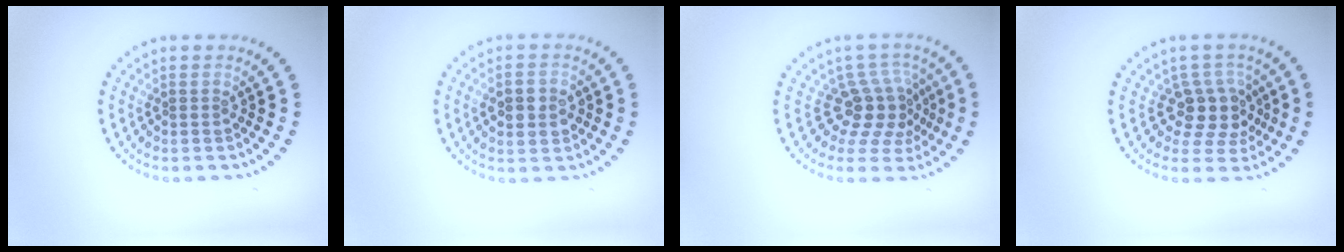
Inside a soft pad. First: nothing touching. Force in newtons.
{"total": 3.5, "press": 3.5, "slide": 0.4}
{"total": 4.0, "press": 2.9, "slide": 2.8}
{"total": 3.7, "press": 2.9, "slide": 2.2}